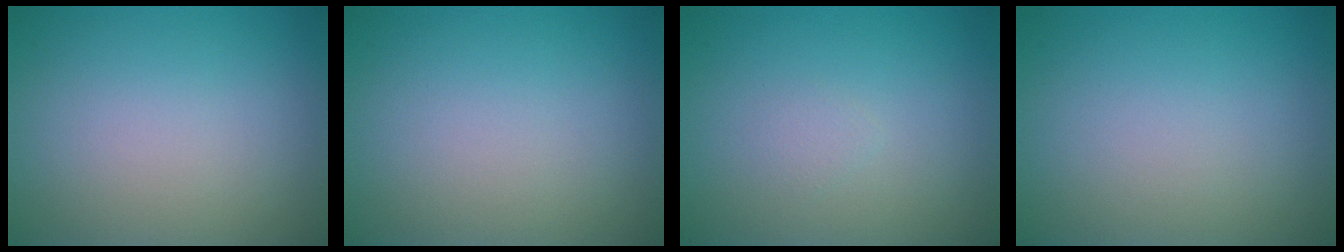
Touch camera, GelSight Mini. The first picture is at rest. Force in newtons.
{"total": 0.0}
{"total": 0.7, "press": 0.7, "slide": 0.0}
{"total": 0.0}